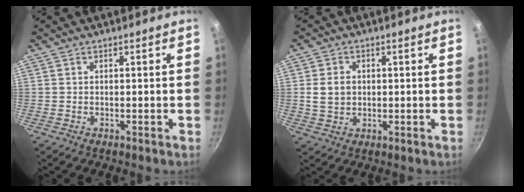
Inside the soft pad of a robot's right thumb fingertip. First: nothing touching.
{"total": 4.9, "force": [0.4, 4.0, 2.9], "torque": [-0.041, 0.003, 0.009]}